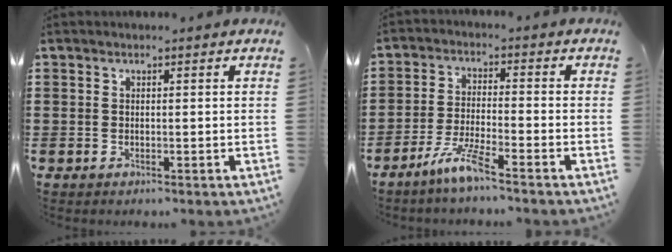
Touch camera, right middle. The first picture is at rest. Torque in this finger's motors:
{"motor_torque": [2.14, 0.00, 0.10, 0.12]}